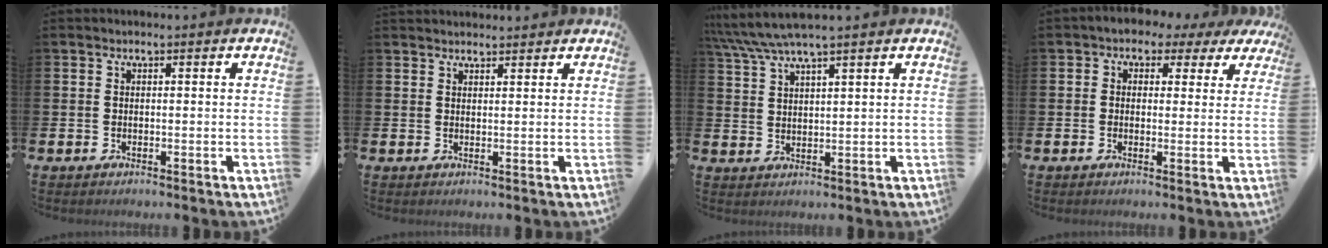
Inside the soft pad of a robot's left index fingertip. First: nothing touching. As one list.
[{"total": 1.8, "force": [1.8, 0.4, 0.0], "torque": [0.004, -0.005, 0.031]}, {"total": 4.8, "force": [4.2, -0.1, 2.2], "torque": [-0.062, -0.010, 0.077]}, {"total": 2.4, "force": [0.8, 2.2, 0.5], "torque": [-0.022, 0.005, 0.007]}]